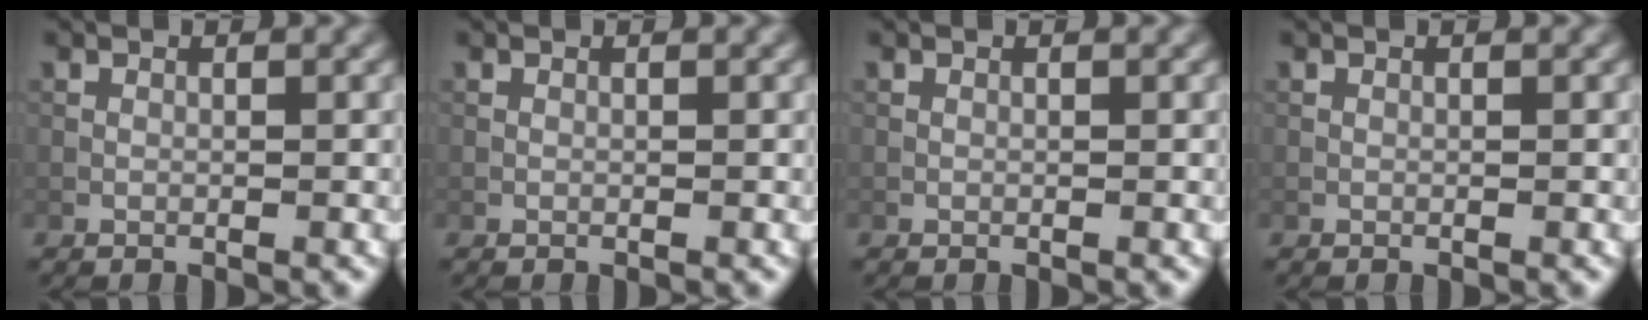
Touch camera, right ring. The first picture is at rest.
{"total": 0.0}
{"total": 0.0}
{"total": 0.0}